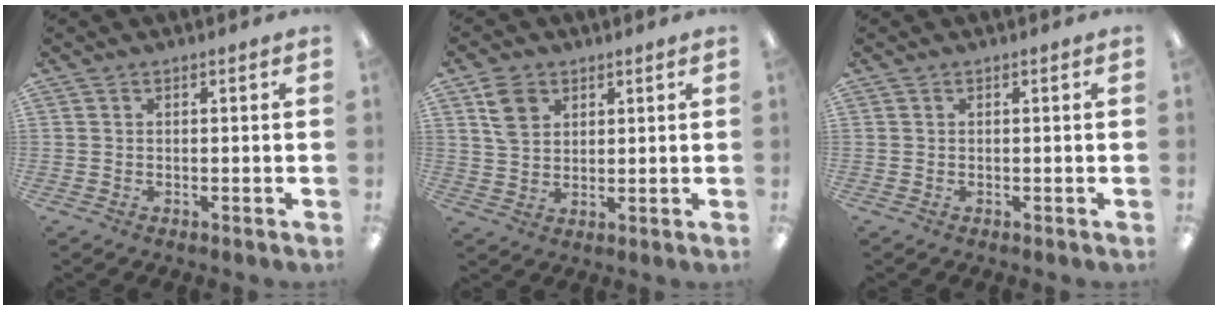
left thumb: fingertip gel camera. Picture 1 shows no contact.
{"total": 6.7, "force": [3.5, 5.0, 2.8], "torque": [-0.055, 0.005, 0.066]}
{"total": 0.0}